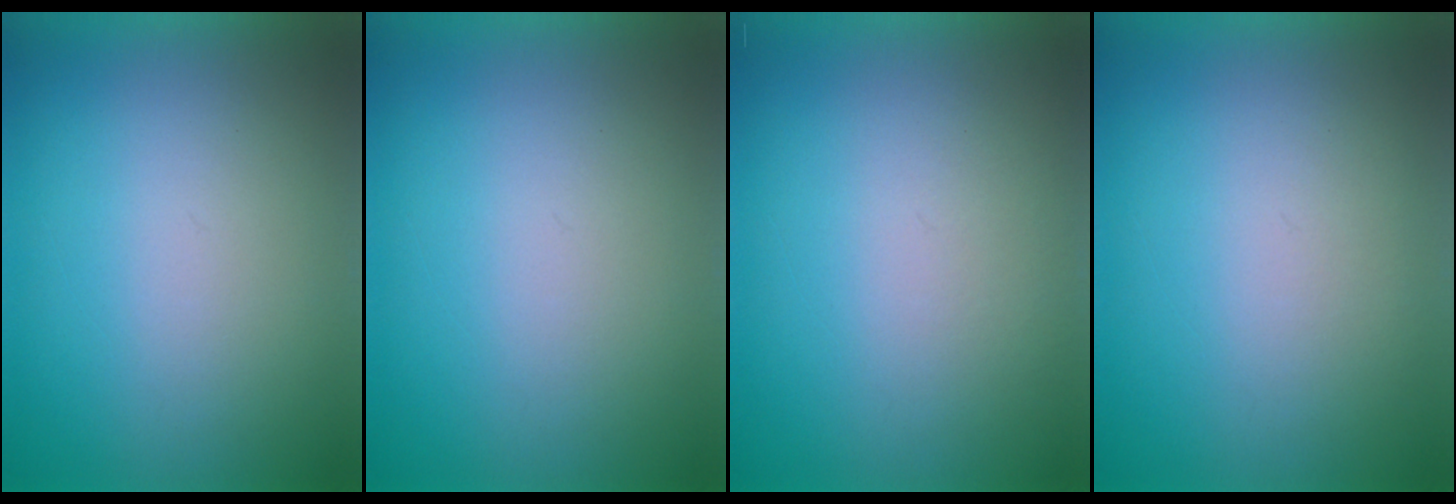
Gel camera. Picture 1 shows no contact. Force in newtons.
{"total": 0.0}
{"total": 1.5}
{"total": 1.1}